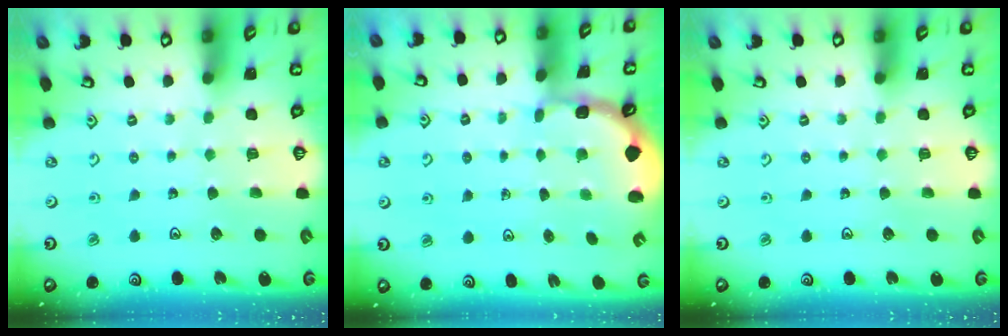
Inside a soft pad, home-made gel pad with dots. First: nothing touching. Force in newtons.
{"total": 1.7, "press": 1.6, "slide": 0.5}
{"total": 0.0}